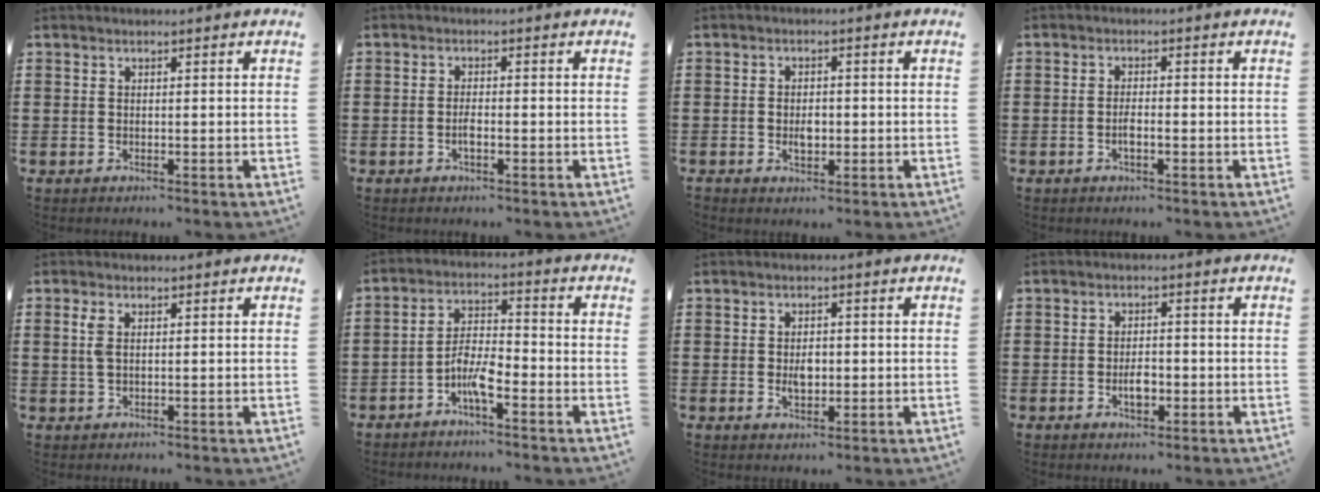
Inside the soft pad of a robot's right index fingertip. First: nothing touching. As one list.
[{"total": 2.0, "force": [-0.7, 0.6, 1.7], "torque": [-0.033, 0.000, -0.012]}, {"total": 2.3, "force": [-0.4, 1.5, 1.8], "torque": [-0.027, -0.001, -0.009]}, {"total": 2.1, "force": [-0.8, 0.6, 1.9], "torque": [-0.042, -0.002, -0.016]}, {"total": 2.2, "force": [0.5, 1.0, 1.9], "torque": [-0.050, 0.002, 0.006]}, {"total": 5.2, "force": [-3.1, 1.5, 3.9], "torque": [-0.088, 0.005, -0.063]}, {"total": 2.9, "force": [-0.1, 1.7, 2.3], "torque": [-0.038, 0.002, -0.004]}, {"total": 3.4, "force": [-1.0, 1.6, 2.8], "torque": [-0.052, 0.004, -0.018]}]